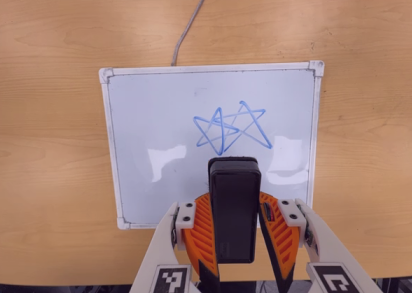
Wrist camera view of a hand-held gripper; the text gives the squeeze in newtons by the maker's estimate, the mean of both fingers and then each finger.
{"total": 7.9, "left": 5.9, "right": 9.8}